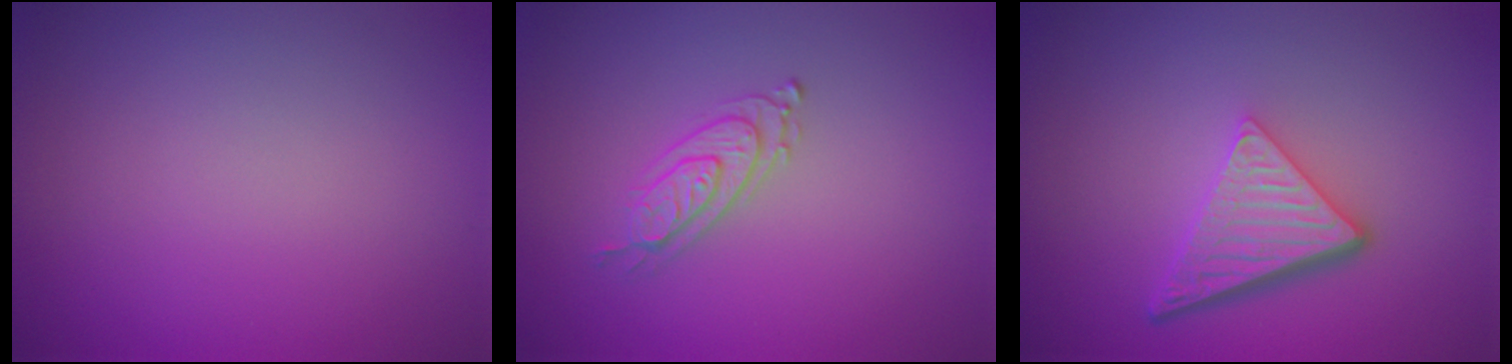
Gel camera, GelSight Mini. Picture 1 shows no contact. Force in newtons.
{"total": 2.3, "press": 2.1, "slide": 0.9}
{"total": 4.9, "press": 3.5, "slide": 3.4}